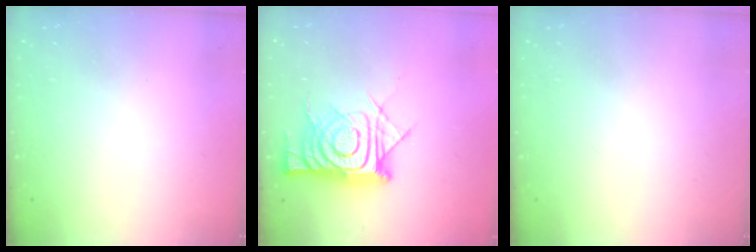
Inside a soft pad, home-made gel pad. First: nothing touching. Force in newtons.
{"total": 14.5, "press": 14.4, "slide": 1.4}
{"total": 1.5, "press": 1.5, "slide": 0.1}